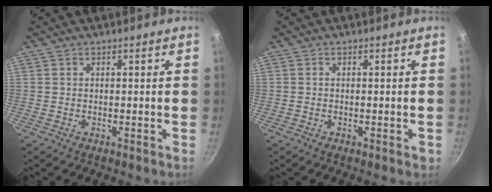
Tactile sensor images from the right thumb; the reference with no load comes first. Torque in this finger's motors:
{"motor_torque": [-0.23, -0.02, -0.31, 0.17, -0.01]}